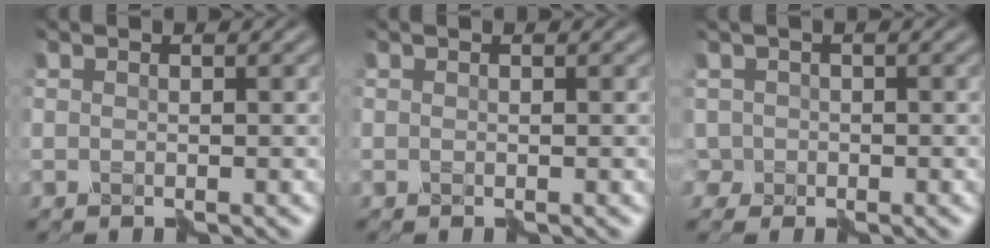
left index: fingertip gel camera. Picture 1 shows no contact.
{"total": 0.0}
{"total": 1.7, "force": [-0.7, 1.5, 0.2], "torque": [-0.009, -0.001, -0.013]}